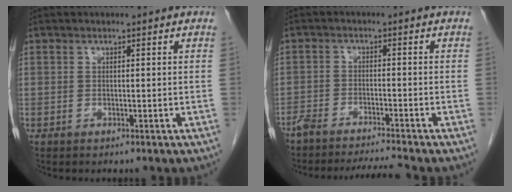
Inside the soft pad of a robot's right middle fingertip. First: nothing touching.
{"total": 6.6, "force": [-6.2, -0.8, 2.2], "torque": [-0.032, -0.005, -0.104]}